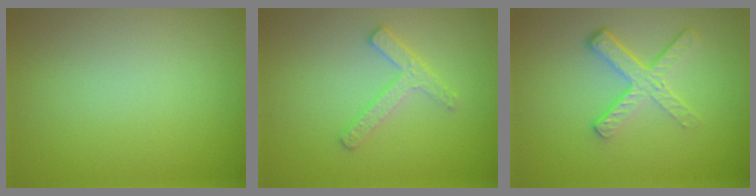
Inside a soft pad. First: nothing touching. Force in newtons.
{"total": 2.4, "press": 2.4, "slide": 0.4}
{"total": 4.1, "press": 2.7, "slide": 3.0}